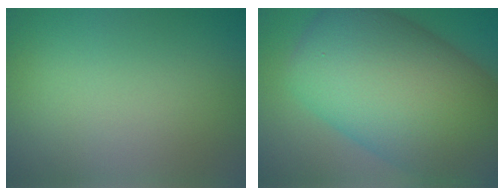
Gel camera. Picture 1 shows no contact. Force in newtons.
{"total": 16.4, "press": 16.4, "slide": 0.4}